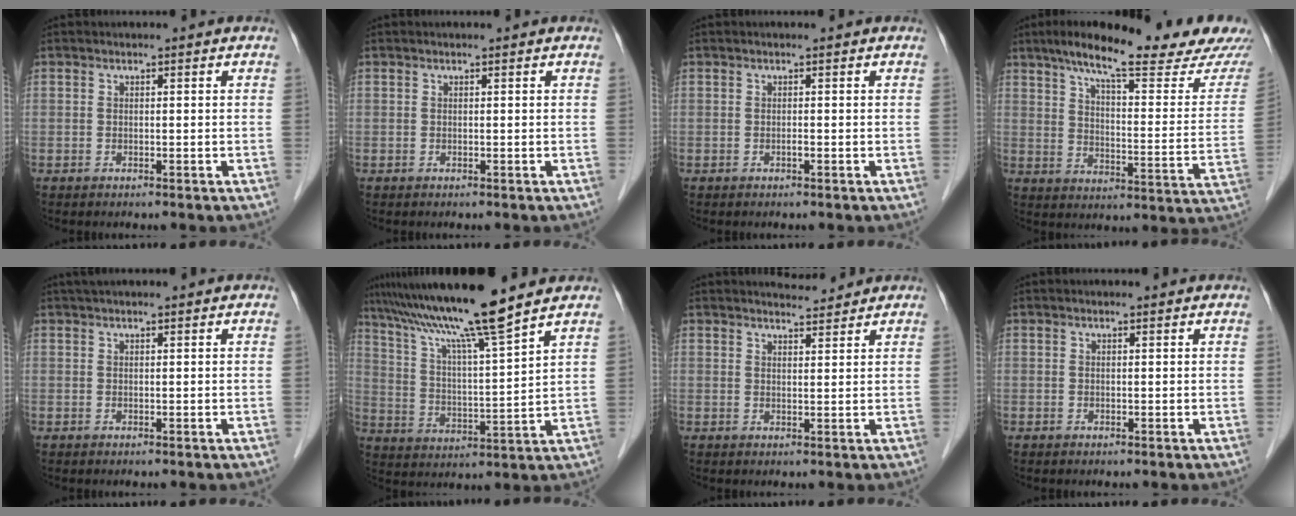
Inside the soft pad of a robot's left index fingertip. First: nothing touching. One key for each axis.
{"total": 0.0}
{"total": 0.0}
{"total": 23.1, "fx": 19.1, "fy": 2.2, "fz": 12.8, "tx": -0.183, "ty": -0.020, "tz": 0.253}
{"total": 4.3, "fx": 3.8, "fy": 0.3, "fz": 2.1, "tx": -0.027, "ty": 0.037, "tz": 0.055}
{"total": 14.2, "fx": 11.5, "fy": -1.6, "fz": 8.1, "tx": -0.146, "ty": 0.007, "tz": 0.200}
{"total": 3.5, "fx": 3.5, "fy": 0.4, "fz": 0.5, "tx": -0.014, "ty": 0.003, "tz": 0.053}
{"total": 0.7, "fx": 0.7, "fy": 0.1, "fz": 0.2, "tx": -0.013, "ty": 0.008, "tz": 0.010}